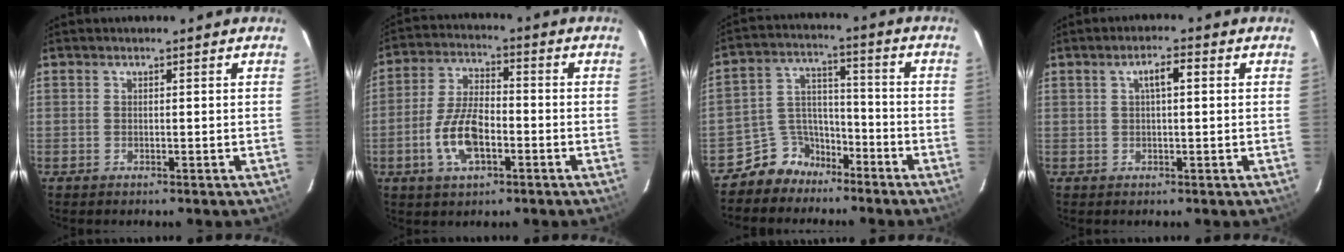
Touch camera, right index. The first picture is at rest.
{"total": 10.2, "force": [-3.6, 4.8, 8.3], "torque": [-0.175, 0.004, -0.064]}
{"total": 8.0, "force": [-6.1, 5.1, 1.0], "torque": [-0.027, 0.042, -0.110]}
{"total": 3.3, "force": [0.9, 0.8, 3.1], "torque": [-0.057, 0.010, 0.016]}